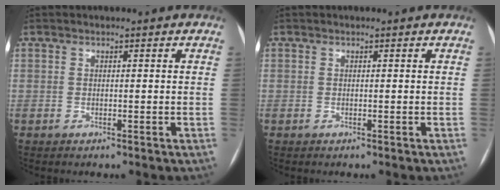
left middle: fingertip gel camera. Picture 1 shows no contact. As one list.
[{"total": 0.0}]